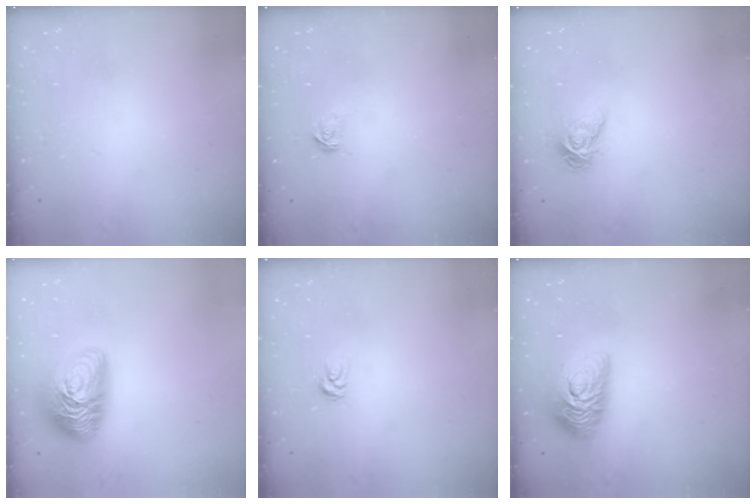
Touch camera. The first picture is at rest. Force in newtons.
{"total": 2.4, "press": 2.4, "slide": 0.2}
{"total": 6.3, "press": 6.3, "slide": 0.1}
{"total": 15.8, "press": 15.8, "slide": 0.8}
{"total": 3.8, "press": 3.8, "slide": 0.2}
{"total": 13.8, "press": 13.8, "slide": 0.8}